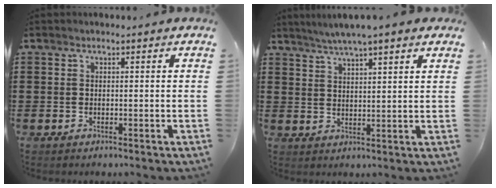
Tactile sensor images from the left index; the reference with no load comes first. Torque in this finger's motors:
{"motor_torque": [2.14, 0.00, 0.79, 0.15]}